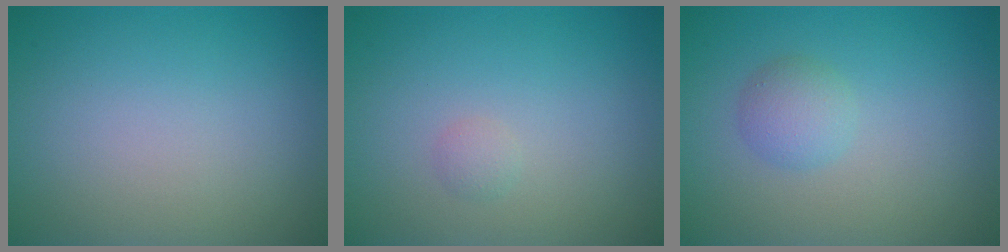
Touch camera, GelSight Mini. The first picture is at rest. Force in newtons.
{"total": 0.7, "press": 0.7, "slide": 0.0}
{"total": 1.9, "press": 1.9, "slide": 0.0}